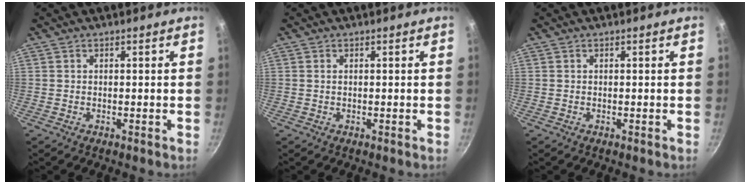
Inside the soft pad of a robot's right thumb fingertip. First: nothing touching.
{"total": 0.5, "force": [0.1, 0.3, 0.4], "torque": [-0.008, 0.001, 0.001]}
{"total": 0.0}